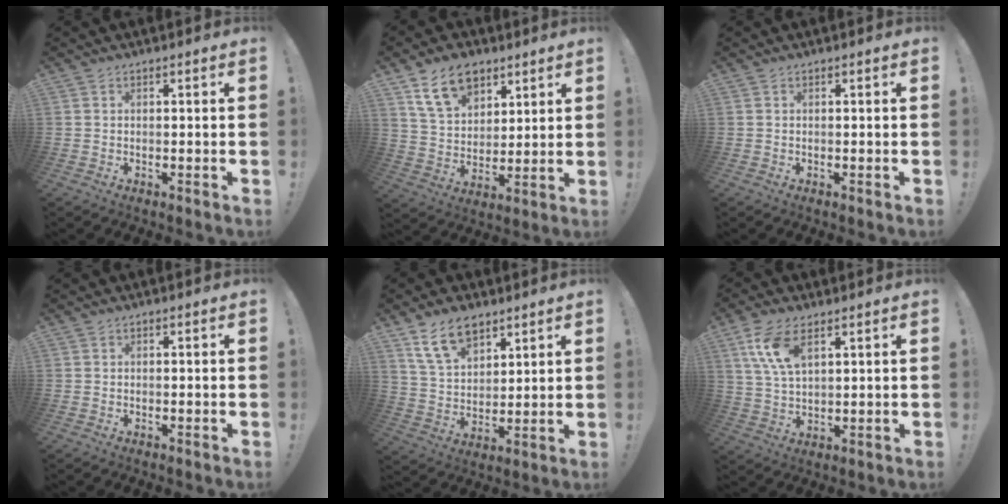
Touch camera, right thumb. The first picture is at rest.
{"total": 13.9, "force": [8.1, 9.3, 6.4], "torque": [-0.102, -0.034, 0.155]}
{"total": 0.0}
{"total": 0.0}
{"total": 12.1, "force": [7.8, 7.2, 5.8], "torque": [-0.103, -0.031, 0.150]}
{"total": 10.3, "force": [5.0, 4.9, 7.6], "torque": [-0.151, -0.011, 0.091]}